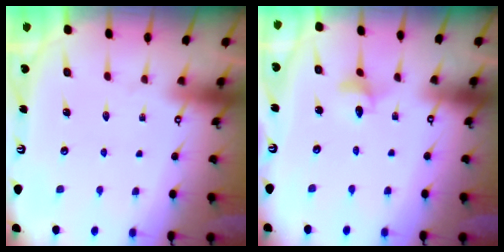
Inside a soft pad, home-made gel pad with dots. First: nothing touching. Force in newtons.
{"total": 3.6, "press": 3.5, "slide": 0.4}